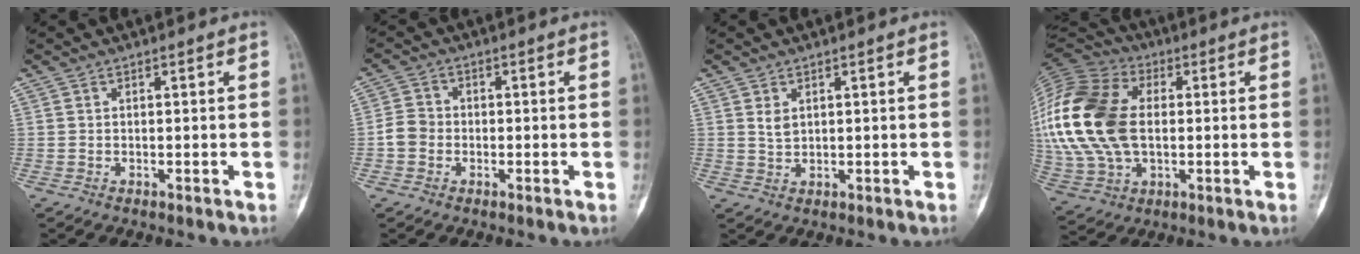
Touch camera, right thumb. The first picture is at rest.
{"total": 3.3, "force": [-0.9, 2.8, 1.4], "torque": [-0.019, 0.009, -0.024]}
{"total": 2.0, "force": [0.8, 1.3, 1.3], "torque": [-0.015, -0.005, 0.019]}
{"total": 24.2, "force": [1.3, 15.4, 18.6], "torque": [-0.412, 0.004, 0.024]}